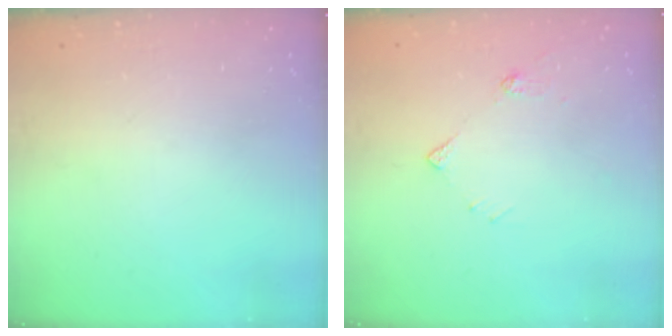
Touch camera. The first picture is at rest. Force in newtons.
{"total": 5.4, "press": 5.3, "slide": 0.8}